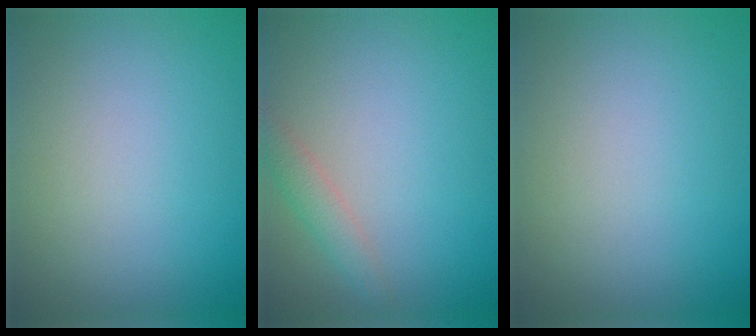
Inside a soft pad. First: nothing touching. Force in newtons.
{"total": 1.9, "press": 1.9, "slide": 0.0}
{"total": 0.0}